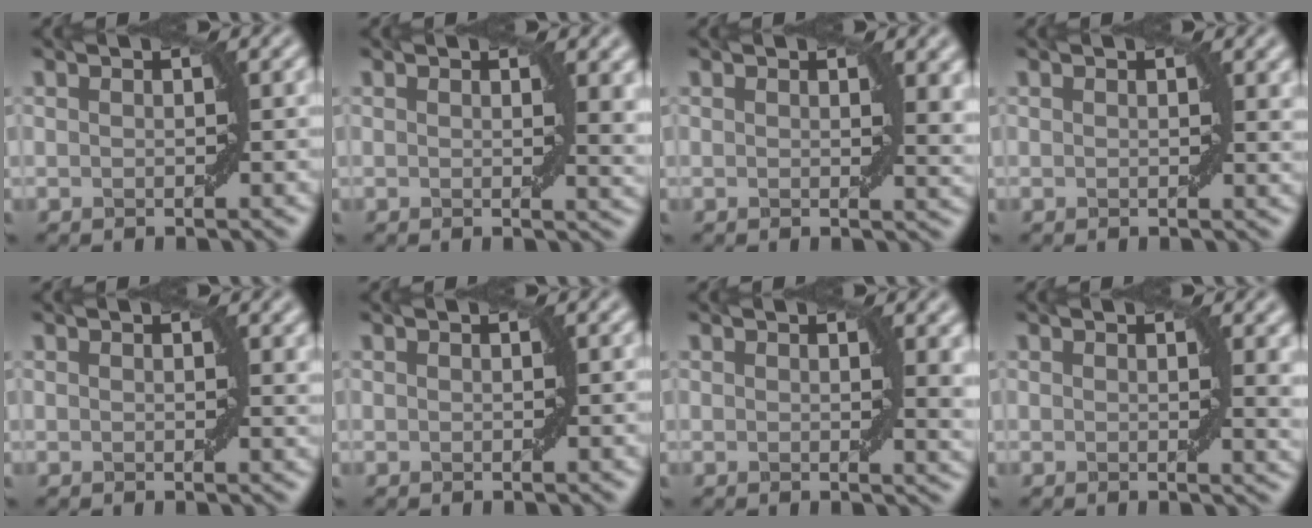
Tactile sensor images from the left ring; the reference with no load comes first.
{"total": 2.9, "force": [1.1, 1.0, 2.5], "torque": [-0.025, -0.004, 0.018]}
{"total": 2.9, "force": [1.1, 1.0, 2.4], "torque": [-0.026, -0.005, 0.019]}
{"total": 1.3, "force": [0.7, 0.5, 1.0], "torque": [-0.005, -0.003, 0.011]}
{"total": 1.0, "force": [0.5, 0.4, 0.7], "torque": [-0.002, -0.003, 0.009]}
{"total": 0.0}
{"total": 2.9, "force": [1.0, 0.9, 2.5], "torque": [-0.024, -0.003, 0.016]}
{"total": 2.5, "force": [0.9, 0.7, 2.2], "torque": [-0.021, -0.003, 0.013]}